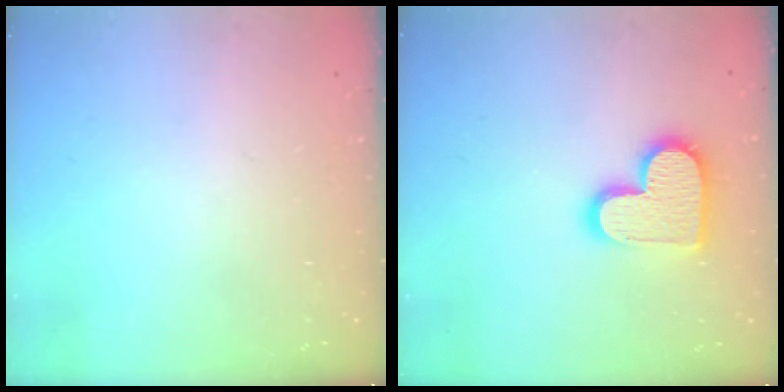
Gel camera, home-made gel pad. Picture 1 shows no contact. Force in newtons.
{"total": 15.1, "press": 15.1, "slide": 1.1}